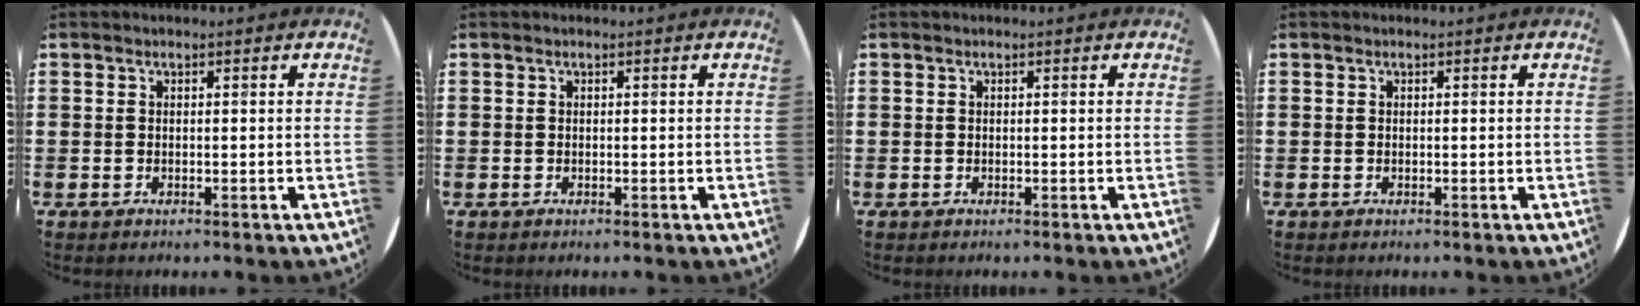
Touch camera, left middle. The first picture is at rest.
{"total": 0.0}
{"total": 0.0}
{"total": 0.0}